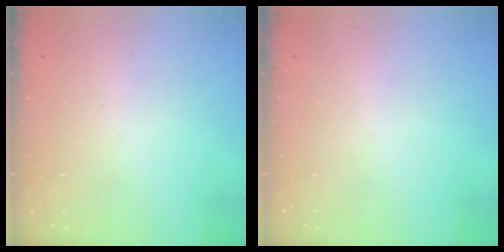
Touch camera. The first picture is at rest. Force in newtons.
{"total": 0.0}